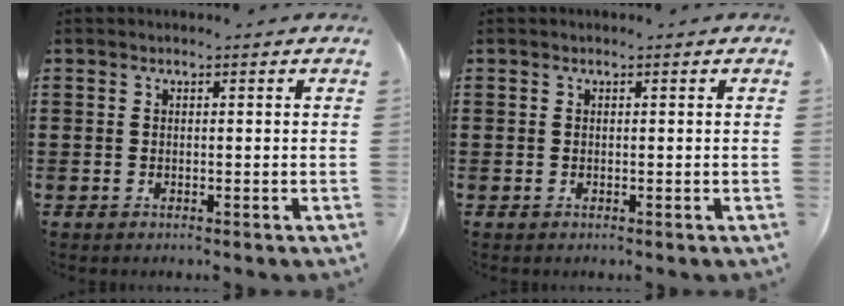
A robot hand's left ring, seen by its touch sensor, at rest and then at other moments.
{"total": 0.0}